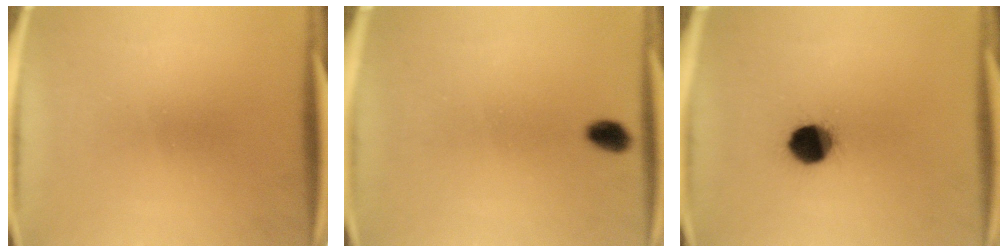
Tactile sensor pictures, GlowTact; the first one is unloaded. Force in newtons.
{"total": 2.7}
{"total": 9.3}